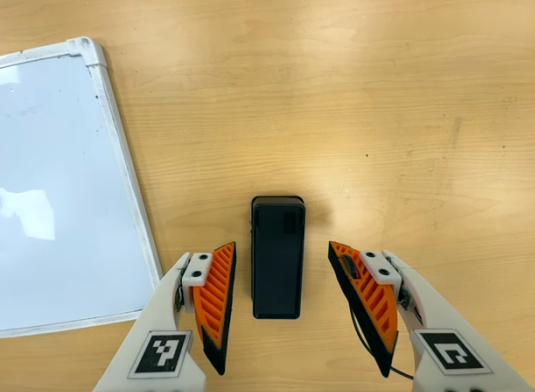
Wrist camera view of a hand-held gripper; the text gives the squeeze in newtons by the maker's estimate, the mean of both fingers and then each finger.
{"total": 0.0}